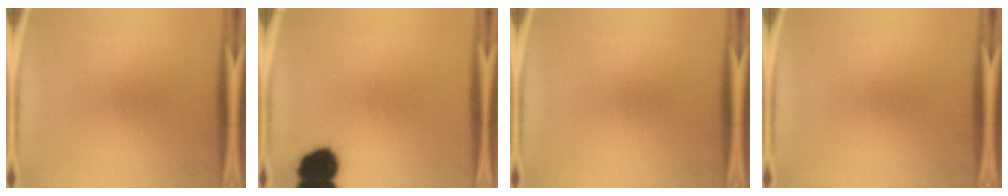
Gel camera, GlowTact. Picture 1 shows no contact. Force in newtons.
{"total": 12.4}
{"total": 0.0}
{"total": 0.0}